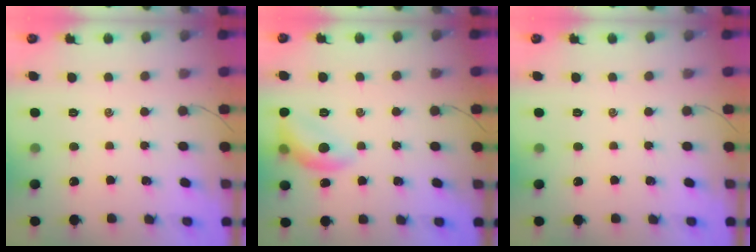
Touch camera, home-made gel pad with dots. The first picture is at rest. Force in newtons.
{"total": 11.1, "press": 11.1, "slide": 0.4}
{"total": 0.0}